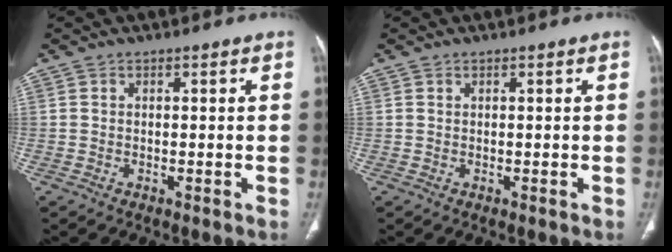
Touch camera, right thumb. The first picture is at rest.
{"total": 0.0}